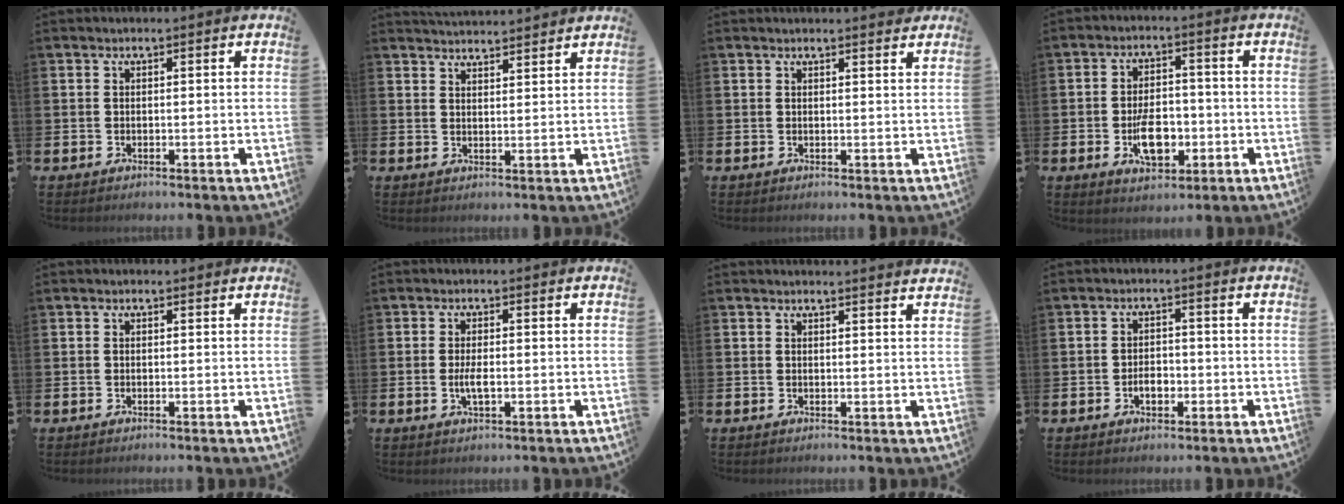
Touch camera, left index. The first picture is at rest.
{"total": 3.4, "force": [3.4, 0.1, 0.0], "torque": [-0.008, -0.020, 0.063]}
{"total": 1.3, "force": [1.3, 0.0, 0.1], "torque": [0.005, -0.006, 0.022]}
{"total": 6.4, "force": [-1.7, 3.5, 5.0], "torque": [-0.084, 0.007, -0.032]}
{"total": 0.0}
{"total": 2.6, "force": [-0.3, 0.9, 2.4], "torque": [-0.044, -0.001, -0.005]}
{"total": 1.5, "force": [1.5, -0.2, -0.1], "torque": [0.003, -0.012, 0.026]}
{"total": 2.7, "force": [-0.9, 1.7, 1.9], "torque": [-0.029, 0.000, -0.021]}